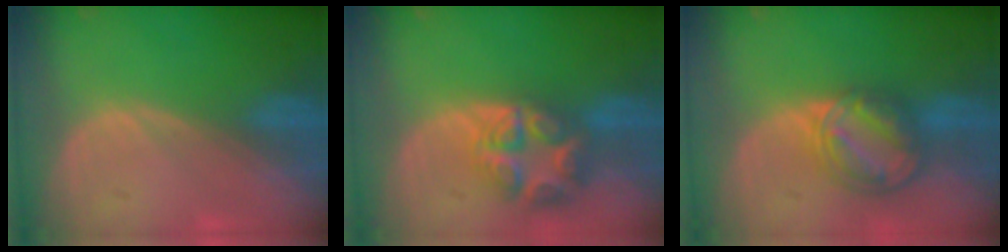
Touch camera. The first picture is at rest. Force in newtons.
{"total": 8.0, "press": 7.0, "slide": 3.9}
{"total": 8.1, "press": 7.0, "slide": 4.2}